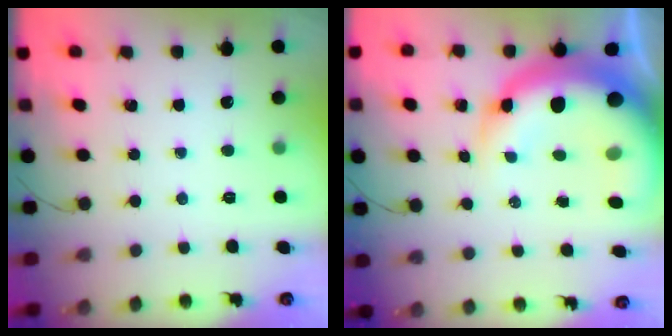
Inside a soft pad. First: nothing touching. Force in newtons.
{"total": 21.3, "press": 20.7, "slide": 5.4}